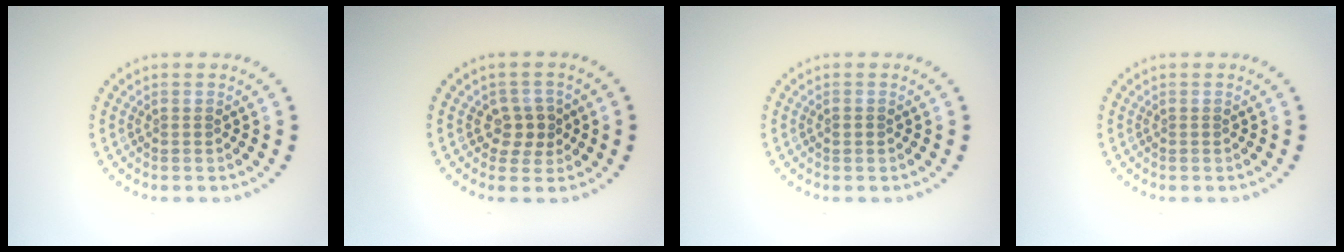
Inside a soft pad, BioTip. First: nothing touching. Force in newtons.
{"total": 2.2, "press": 2.0, "slide": 0.9}
{"total": 0.8, "press": 0.8, "slide": 0.1}
{"total": 0.0}